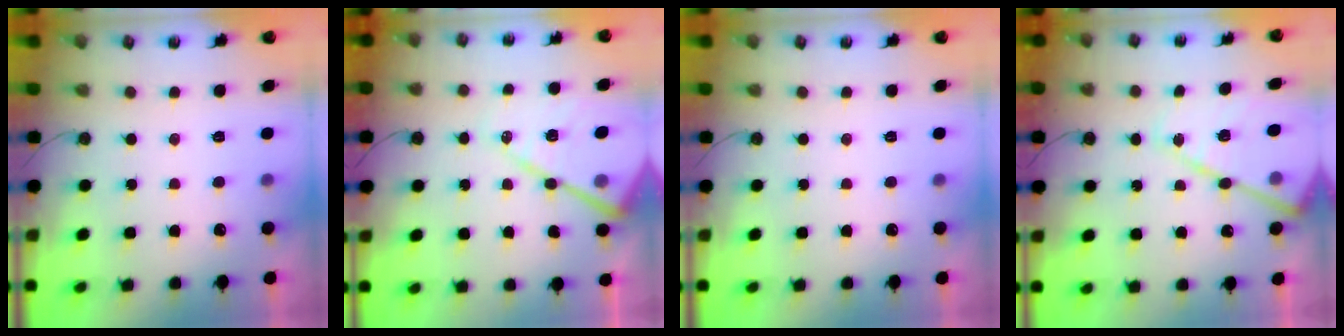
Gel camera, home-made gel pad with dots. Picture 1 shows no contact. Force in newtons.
{"total": 17.6, "press": 17.5, "slide": 1.6}
{"total": 0.0}
{"total": 19.0, "press": 18.9, "slide": 1.7}